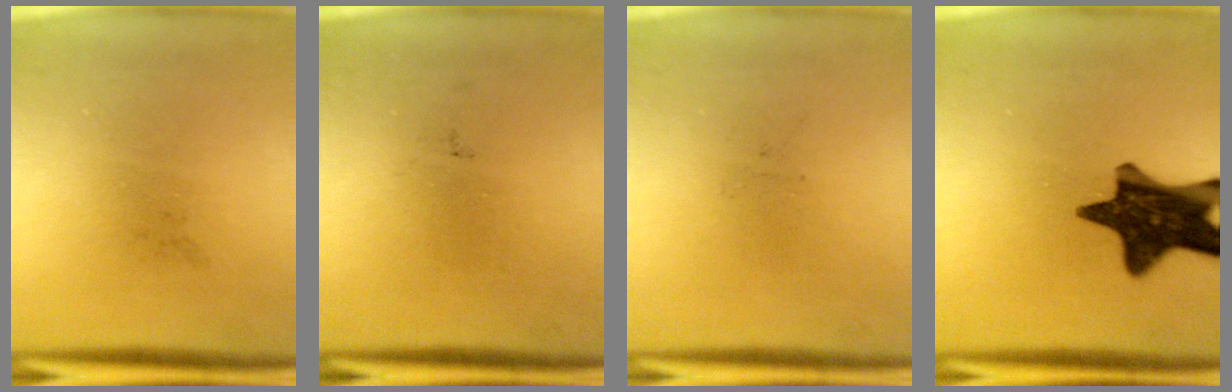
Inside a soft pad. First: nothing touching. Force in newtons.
{"total": 0.0}
{"total": 0.0}
{"total": 14.7}